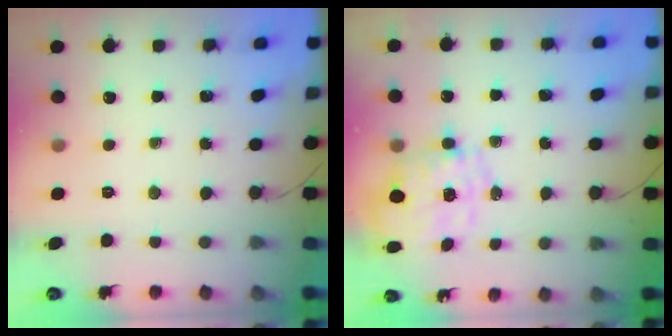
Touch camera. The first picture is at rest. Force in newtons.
{"total": 2.5, "press": 2.3, "slide": 1.0}